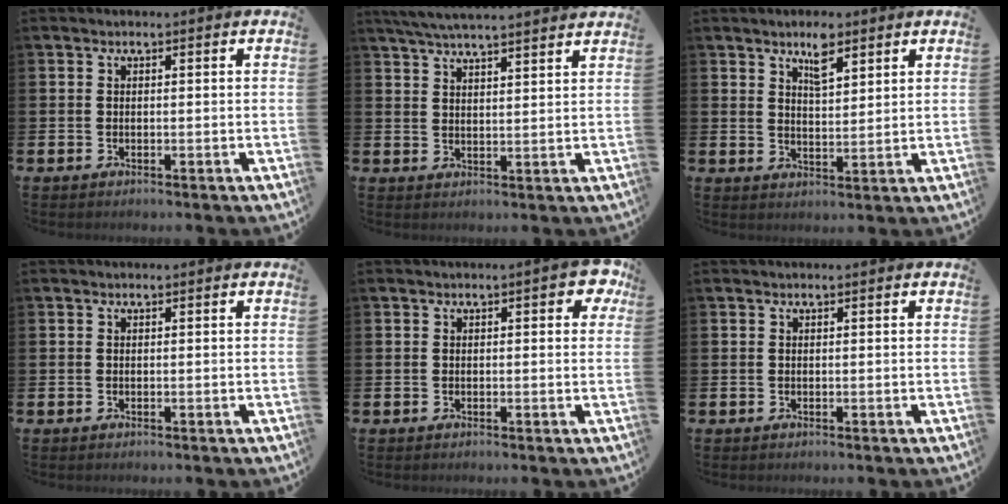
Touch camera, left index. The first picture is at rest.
{"total": 5.2, "force": [5.0, -0.1, 1.4], "torque": [-0.047, -0.018, 0.091]}
{"total": 5.1, "force": [4.2, 1.5, 2.5], "torque": [-0.040, -0.020, 0.071]}
{"total": 0.0}
{"total": 3.3, "force": [1.0, 1.3, 2.9], "torque": [-0.034, 0.002, 0.008]}
{"total": 0.0}